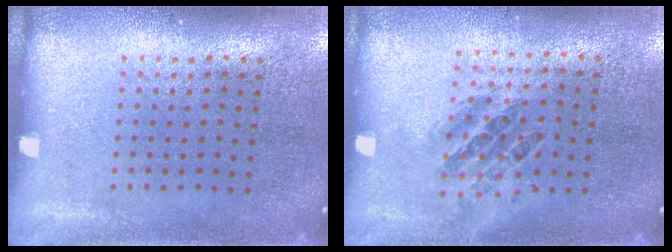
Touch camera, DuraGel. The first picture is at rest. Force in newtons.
{"total": 0.9, "press": 0.8, "slide": 0.4}